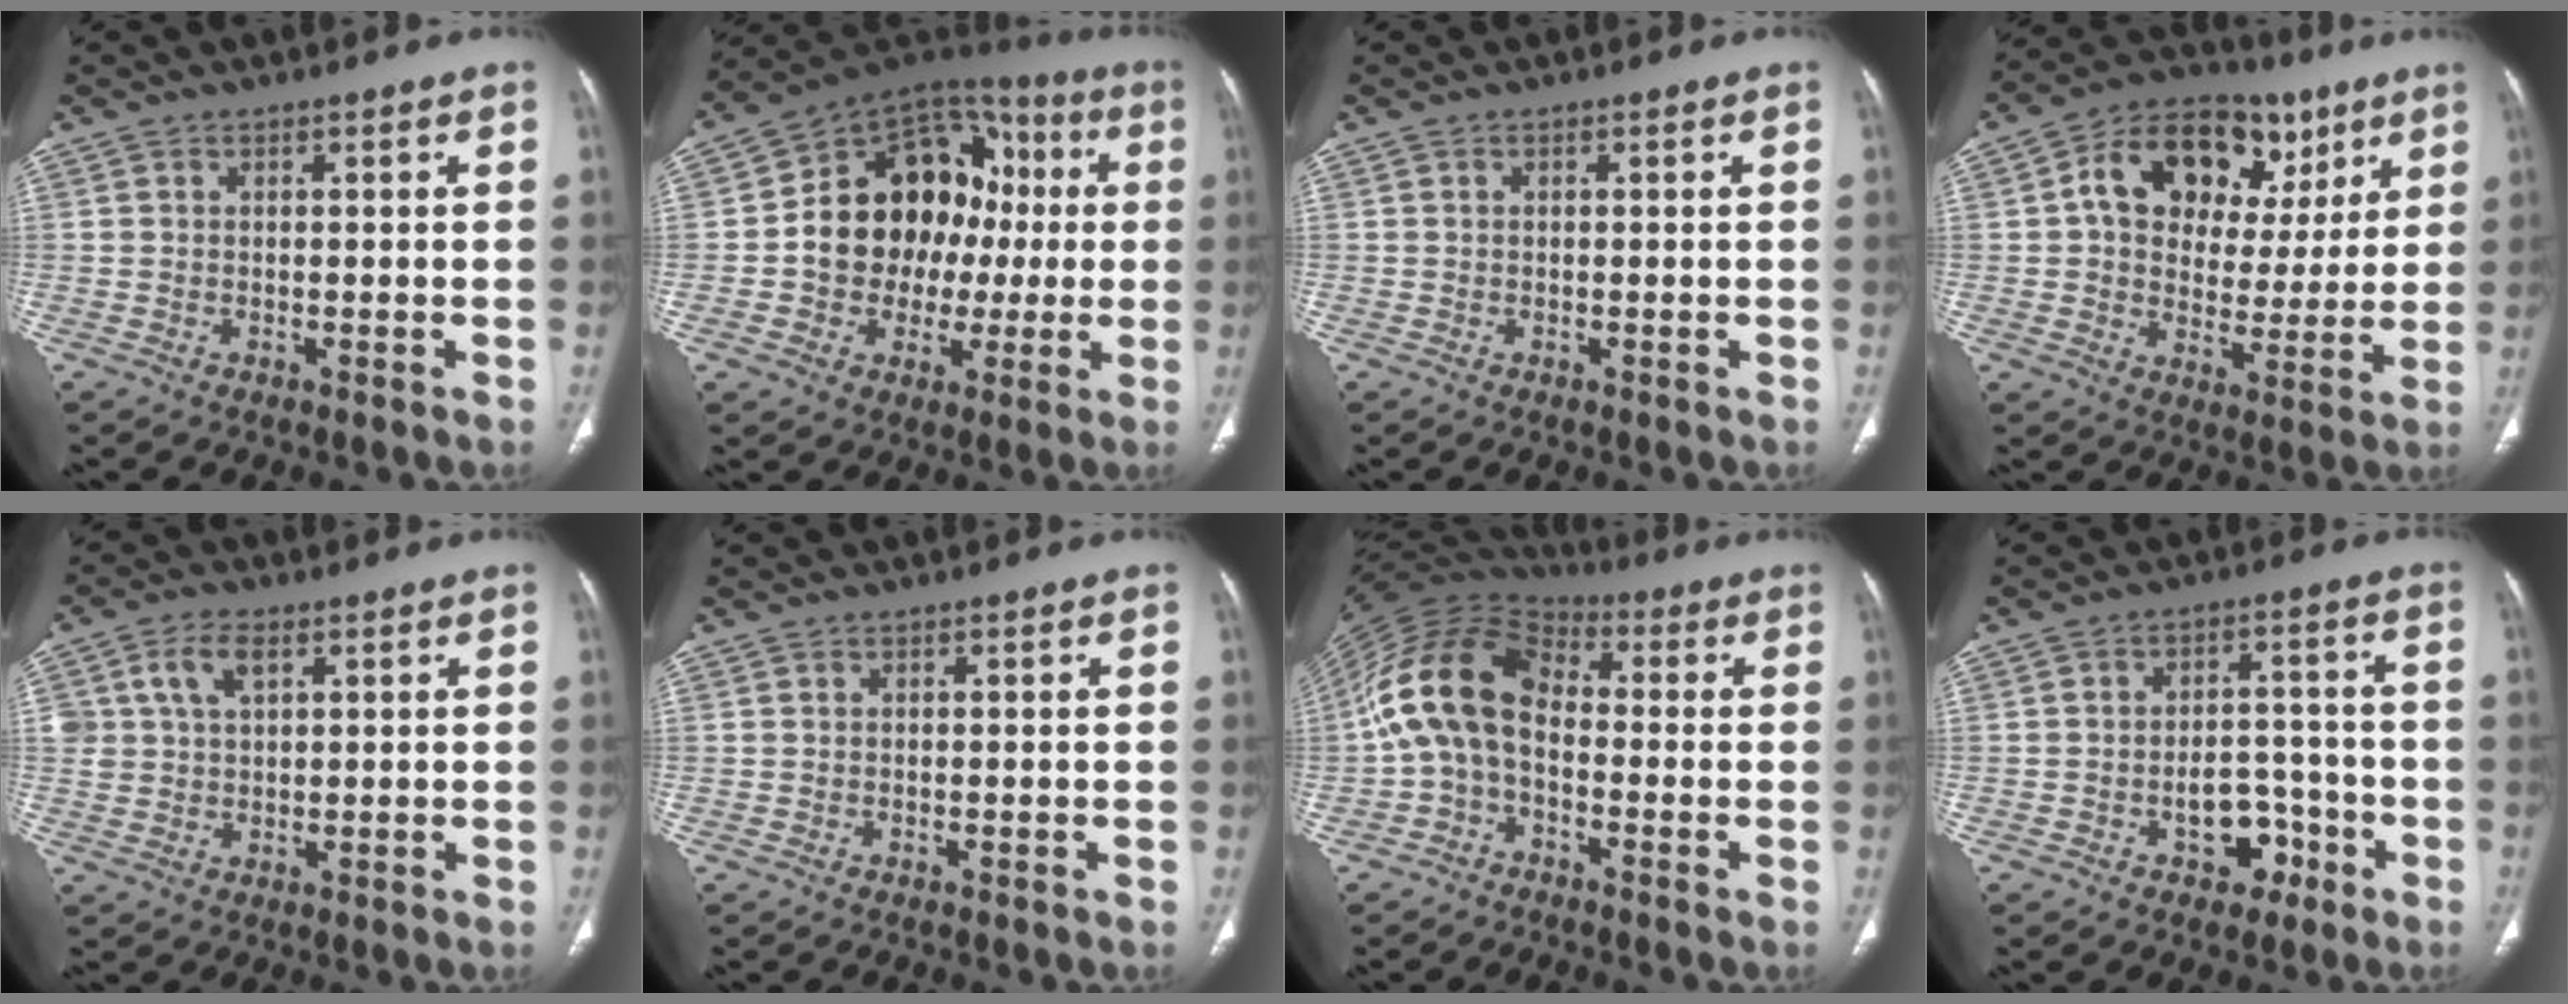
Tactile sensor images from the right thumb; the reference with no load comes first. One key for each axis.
{"total": 21.0, "fx": 0.4, "fy": 15.9, "fz": 13.6, "tx": -0.156, "ty": 0.047, "tz": 0.009}
{"total": 0.0}
{"total": 19.3, "fx": 7.2, "fy": 13.6, "fz": 11.6, "tx": -0.134, "ty": 0.014, "tz": 0.113}
{"total": 5.9, "fx": 2.4, "fy": 3.7, "fz": 4.0, "tx": -0.068, "ty": -0.001, "tz": 0.049}
{"total": 0.0}
{"total": 14.3, "fx": -1.1, "fy": 9.1, "fz": 11.0, "tx": -0.206, "ty": 0.044, "tz": -0.037}
{"total": 7.1, "fx": -3.4, "fy": 4.9, "fz": 4.0, "tx": -0.029, "ty": 0.041, "tz": -0.045}